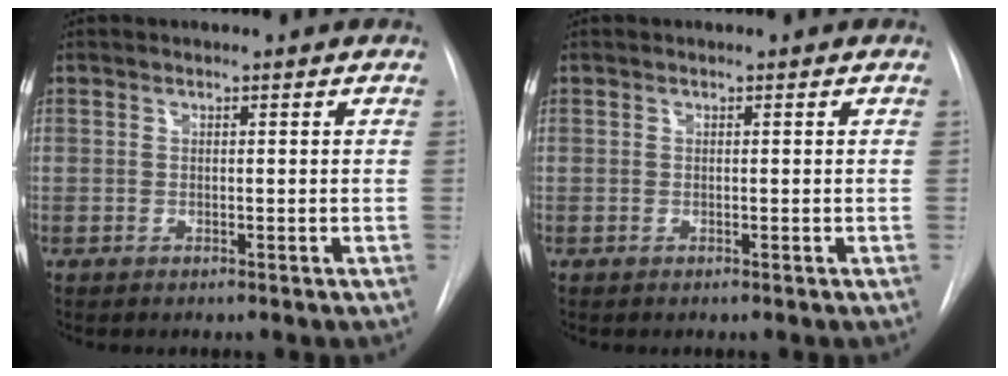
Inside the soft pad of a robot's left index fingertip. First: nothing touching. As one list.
[{"total": 0.0}]